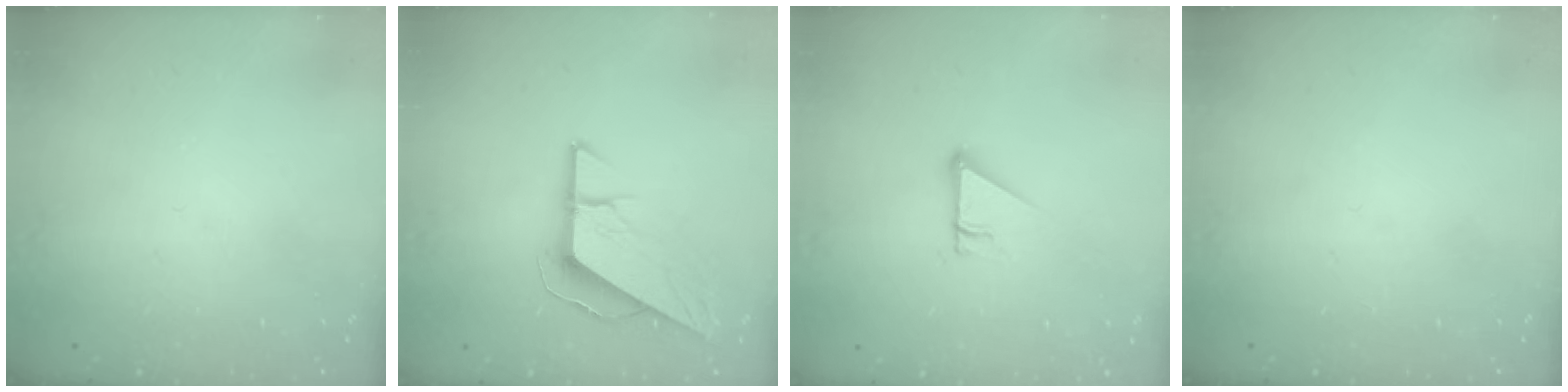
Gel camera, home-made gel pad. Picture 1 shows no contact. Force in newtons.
{"total": 8.8, "press": 8.8, "slide": 0.5}
{"total": 4.2, "press": 4.2, "slide": 0.3}
{"total": 0.0}